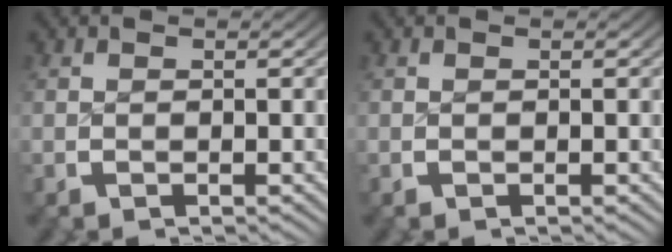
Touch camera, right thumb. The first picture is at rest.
{"total": 0.0}